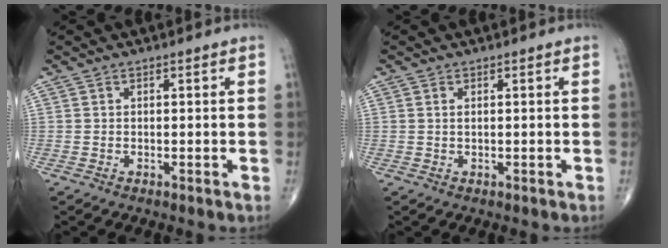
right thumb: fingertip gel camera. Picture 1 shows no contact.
{"total": 0.6, "force": [0.2, 0.2, 0.5], "torque": [-0.014, 0.003, 0.006]}